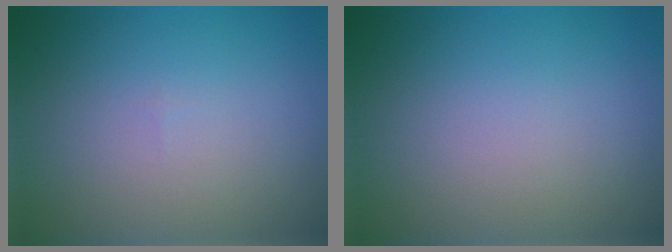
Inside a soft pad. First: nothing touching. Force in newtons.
{"total": 0.0}